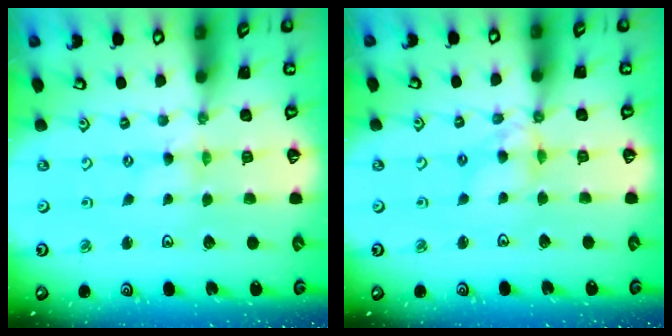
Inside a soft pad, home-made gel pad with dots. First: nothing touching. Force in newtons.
{"total": 7.2, "press": 7.2, "slide": 0.6}